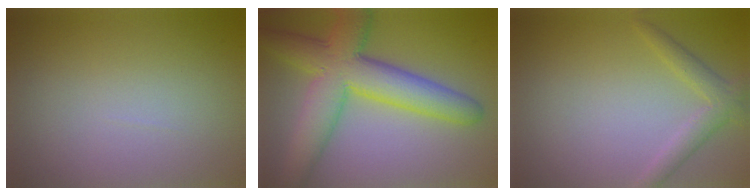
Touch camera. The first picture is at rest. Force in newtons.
{"total": 9.0, "press": 9.0, "slide": 0.2}
{"total": 2.3, "press": 2.3, "slide": 0.2}